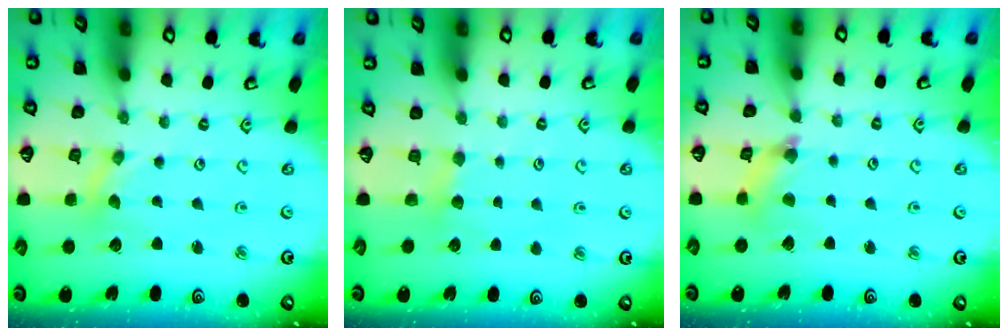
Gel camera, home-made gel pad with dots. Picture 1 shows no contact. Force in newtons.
{"total": 3.0, "press": 3.0, "slide": 0.4}
{"total": 4.3, "press": 4.3, "slide": 0.4}